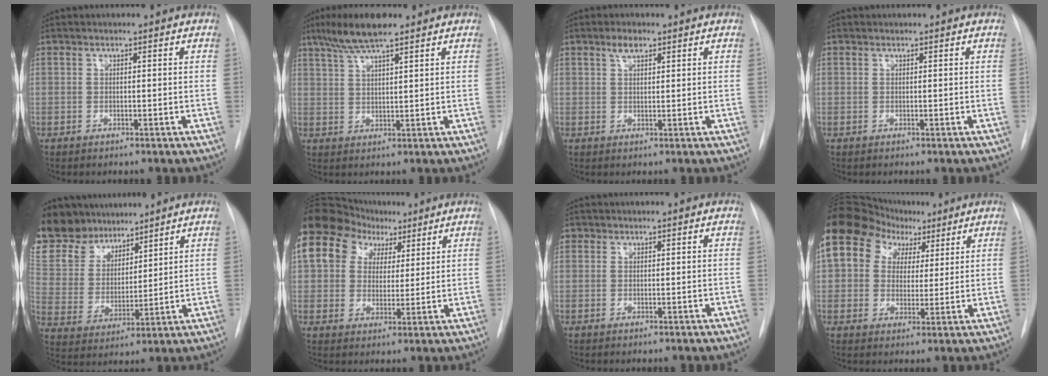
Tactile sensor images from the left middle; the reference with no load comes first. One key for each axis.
{"total": 7.5, "fx": 5.5, "fy": 0.7, "fz": 5.0, "tx": -0.102, "ty": 0.011, "tz": 0.099}
{"total": 2.1, "fx": 1.4, "fy": 0.8, "fz": 1.4, "tx": -0.032, "ty": 0.004, "tz": 0.028}
{"total": 0.0}
{"total": 16.5, "fx": 13.9, "fy": 7.9, "fz": 4.1, "tx": -0.101, "ty": 0.026, "tz": 0.267}
{"total": 21.8, "fx": 10.7, "fy": 16.5, "fz": 9.2, "tx": -0.257, "ty": 0.101, "tz": 0.201}
{"total": 0.6, "fx": 0.2, "fy": 0.5, "fz": 0.1, "tx": 0.001, "ty": 0.001, "tz": 0.001}
{"total": 13.9, "fx": 6.9, "fy": 10.5, "fz": 5.8, "tx": -0.106, "ty": 0.065, "tz": 0.118}